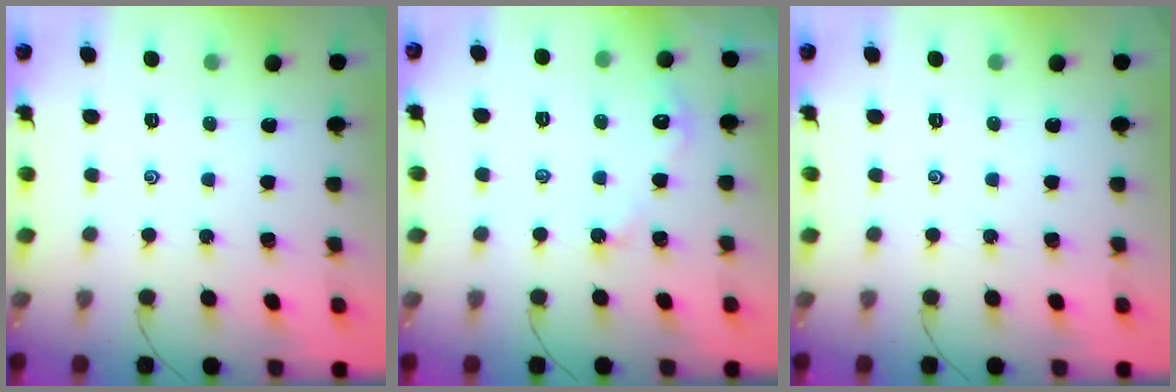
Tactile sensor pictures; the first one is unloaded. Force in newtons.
{"total": 2.8, "press": 2.8, "slide": 0.4}
{"total": 0.0}